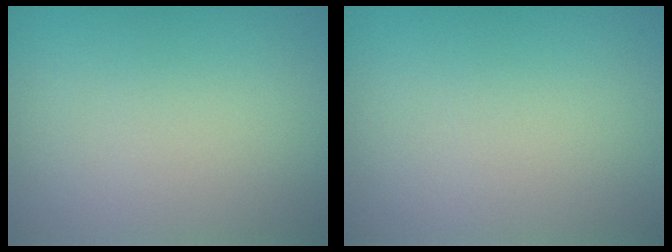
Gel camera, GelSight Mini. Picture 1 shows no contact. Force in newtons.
{"total": 0.0}